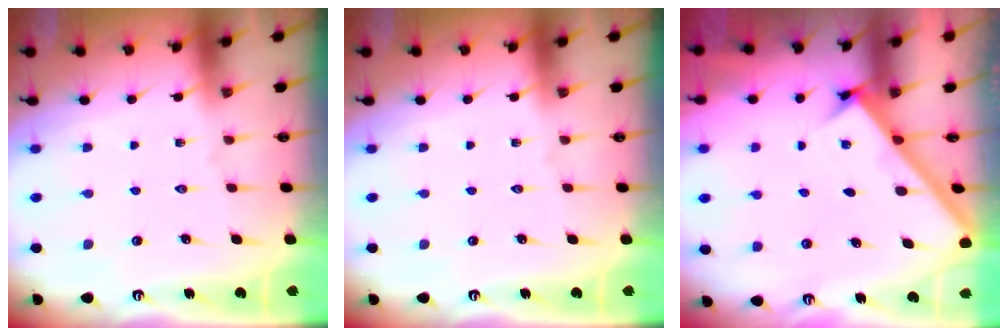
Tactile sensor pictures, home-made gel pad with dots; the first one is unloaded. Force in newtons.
{"total": 0.0}
{"total": 2.7, "press": 2.6, "slide": 0.3}